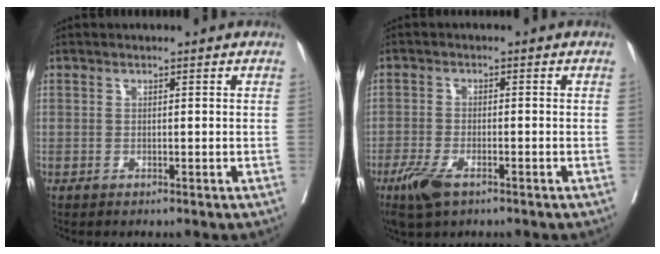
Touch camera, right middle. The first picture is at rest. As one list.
[{"total": 5.3, "force": [-3.3, 1.8, 3.8], "torque": [-0.078, -0.010, -0.060]}]